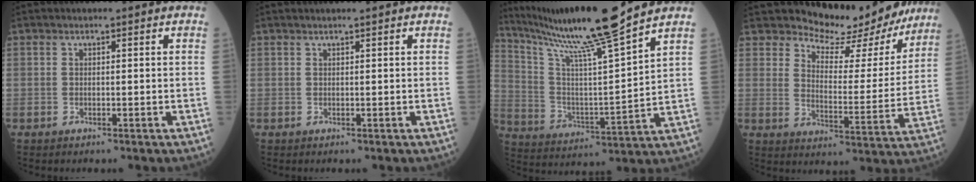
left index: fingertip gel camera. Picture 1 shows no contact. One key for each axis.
{"total": 1.4, "fx": 1.2, "fy": 0.0, "fz": 0.7, "tx": -0.003, "ty": 0.011, "tz": 0.017}
{"total": 17.5, "fx": 14.5, "fy": -2.0, "fz": 9.6, "tx": -0.183, "ty": -0.016, "tz": 0.253}
{"total": 15.0, "fx": 14.0, "fy": 4.1, "fz": 3.6, "tx": -0.039, "ty": -0.036, "tz": 0.170}